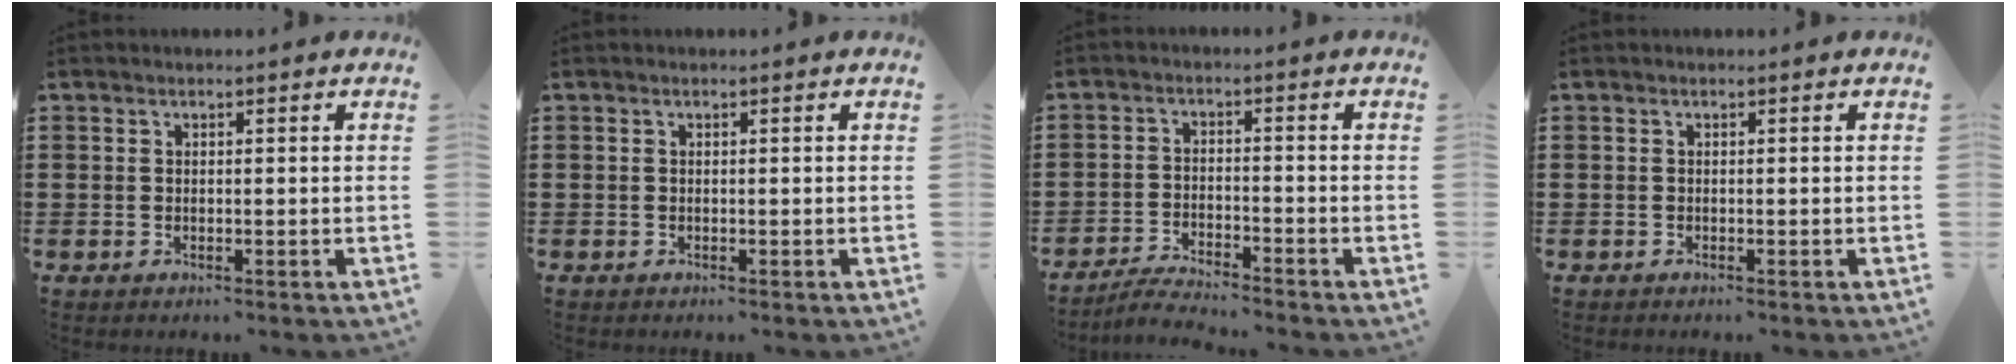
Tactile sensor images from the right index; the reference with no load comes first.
{"total": 0.0}
{"total": 3.6, "force": [-3.5, -0.1, 0.7], "torque": [-0.016, 0.001, -0.070]}
{"total": 0.0}